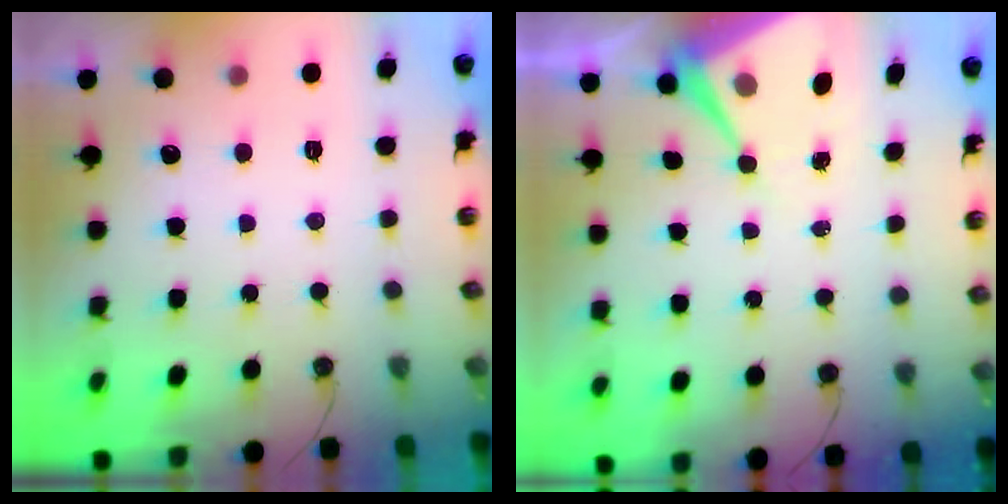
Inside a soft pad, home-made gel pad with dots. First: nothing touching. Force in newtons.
{"total": 8.8, "press": 8.8, "slide": 0.6}